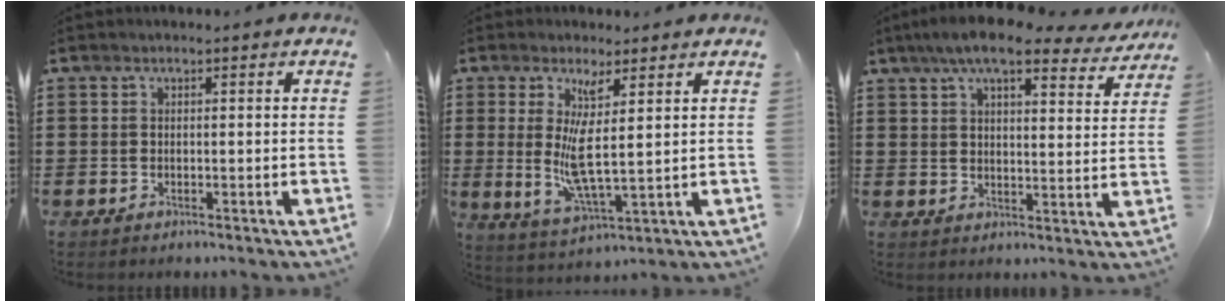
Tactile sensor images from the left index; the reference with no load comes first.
{"total": 7.6, "force": [2.7, 1.5, 6.9], "torque": [-0.122, -0.023, 0.048]}
{"total": 8.8, "force": [7.3, 1.3, 4.8], "torque": [-0.106, -0.017, 0.130]}